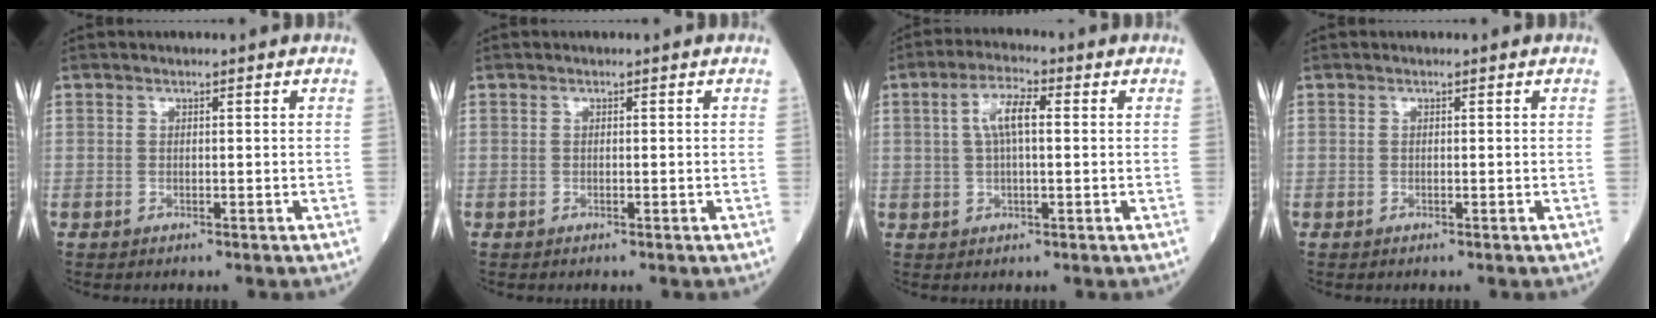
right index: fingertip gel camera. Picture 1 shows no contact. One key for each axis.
{"total": 0.0}
{"total": 5.7, "fx": 1.1, "fy": 1.5, "fz": 5.4, "tx": -0.106, "ty": 0.016, "tz": 0.020}
{"total": 0.0}